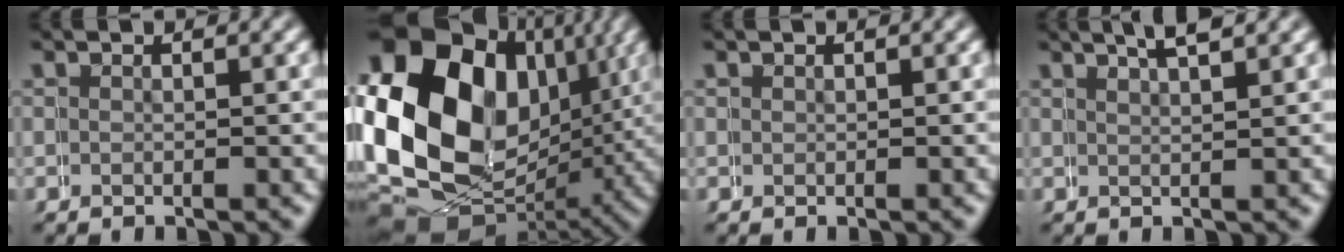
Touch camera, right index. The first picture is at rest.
{"total": 25.2, "force": [1.8, 20.0, 15.2], "torque": [-0.301, -0.048, 0.041]}
{"total": 0.0}
{"total": 2.8, "force": [2.3, -0.7, 1.4], "torque": [-0.008, 0.013, 0.039]}